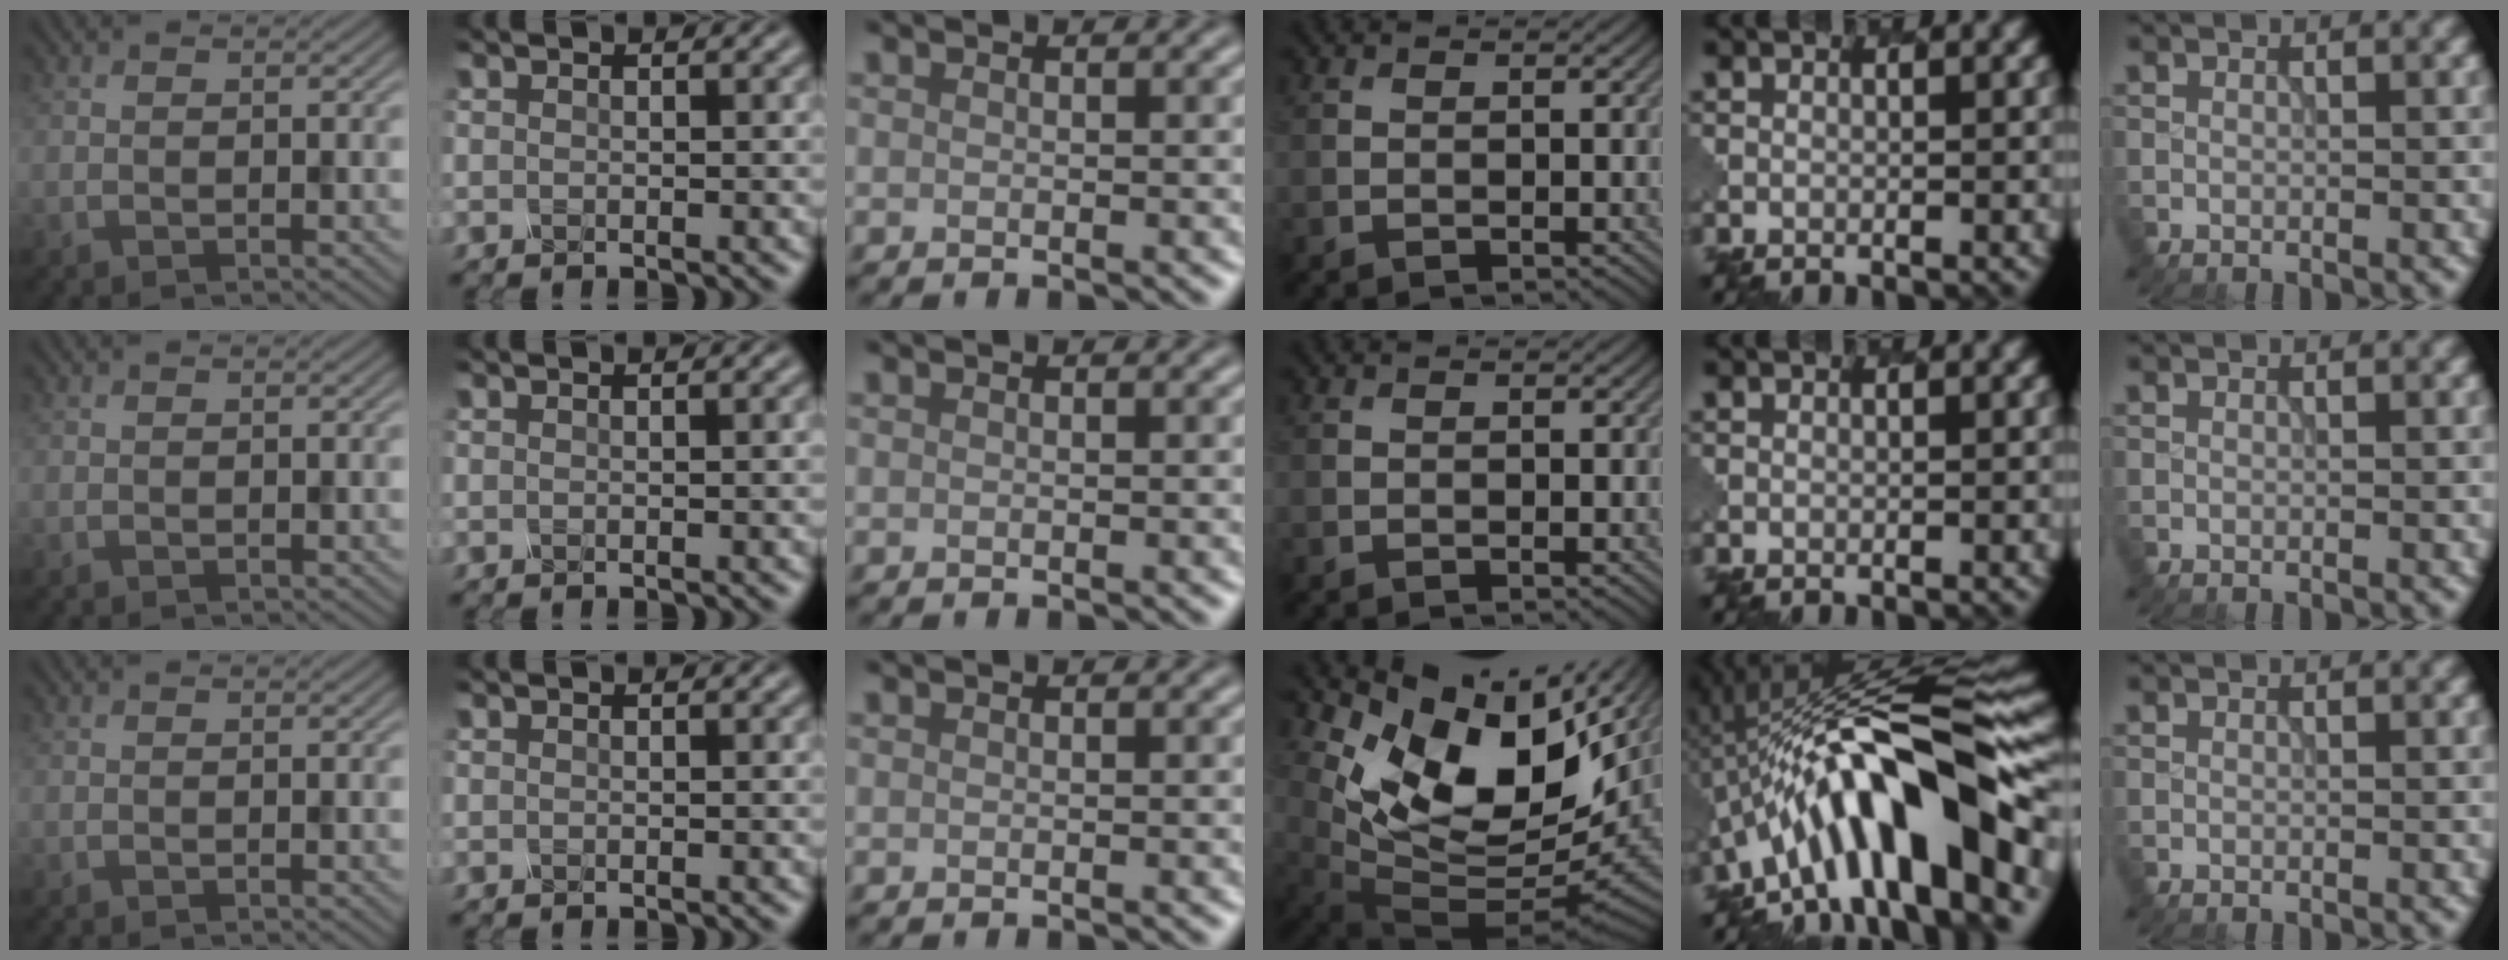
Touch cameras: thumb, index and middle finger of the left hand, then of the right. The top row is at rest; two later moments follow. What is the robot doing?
{"motion": "unscrew", "object": "spray bottle"}